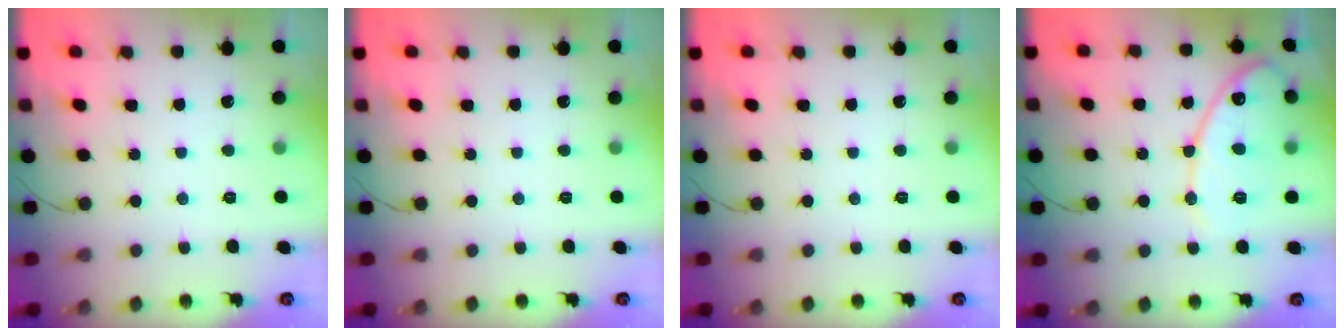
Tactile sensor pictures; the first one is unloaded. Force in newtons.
{"total": 0.0}
{"total": 0.0}
{"total": 13.8, "press": 13.7, "slide": 0.9}